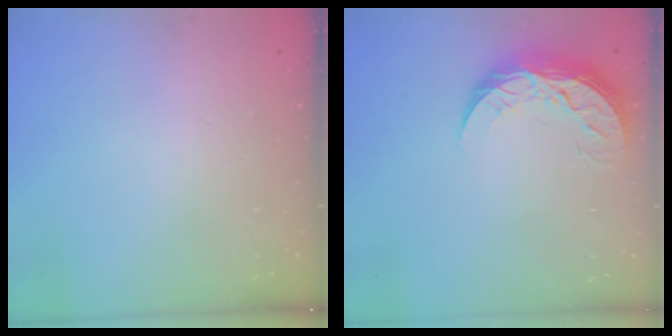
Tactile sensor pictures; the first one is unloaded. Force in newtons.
{"total": 9.0, "press": 9.0, "slide": 0.3}